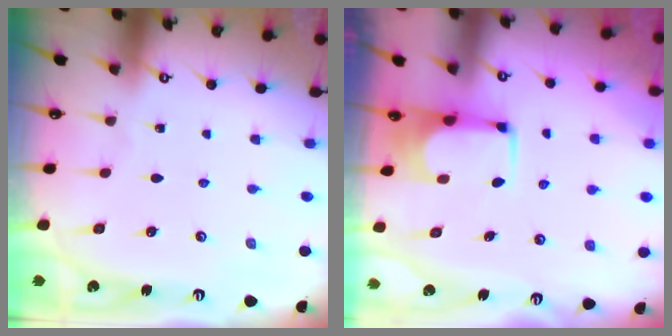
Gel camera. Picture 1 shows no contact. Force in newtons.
{"total": 1.5, "press": 1.5, "slide": 0.1}